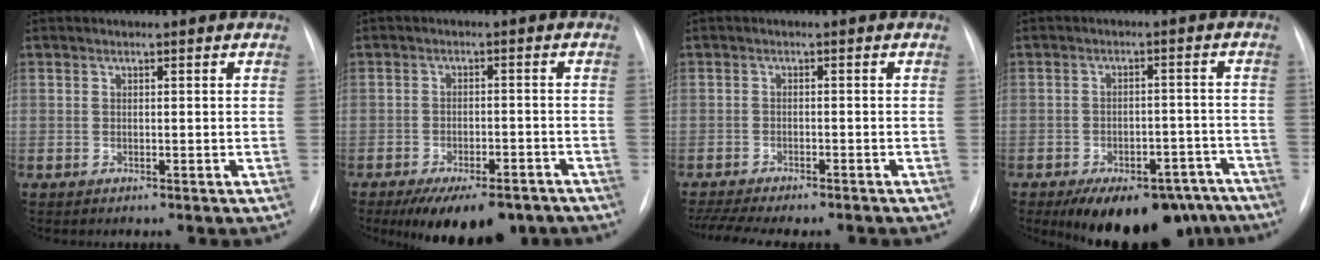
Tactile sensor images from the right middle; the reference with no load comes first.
{"total": 12.0, "force": [-9.2, 4.3, 6.4], "torque": [-0.085, -0.006, -0.129]}
{"total": 11.9, "force": [-10.4, 2.2, 5.3], "torque": [-0.085, -0.002, -0.142]}
{"total": 17.0, "force": [-13.2, 7.7, 7.4], "torque": [-0.081, 0.017, -0.164]}